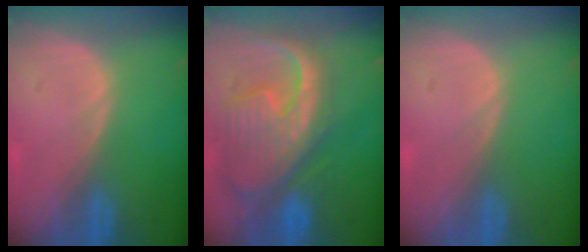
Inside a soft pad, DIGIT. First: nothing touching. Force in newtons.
{"total": 12.6, "press": 10.8, "slide": 6.5}
{"total": 0.0}